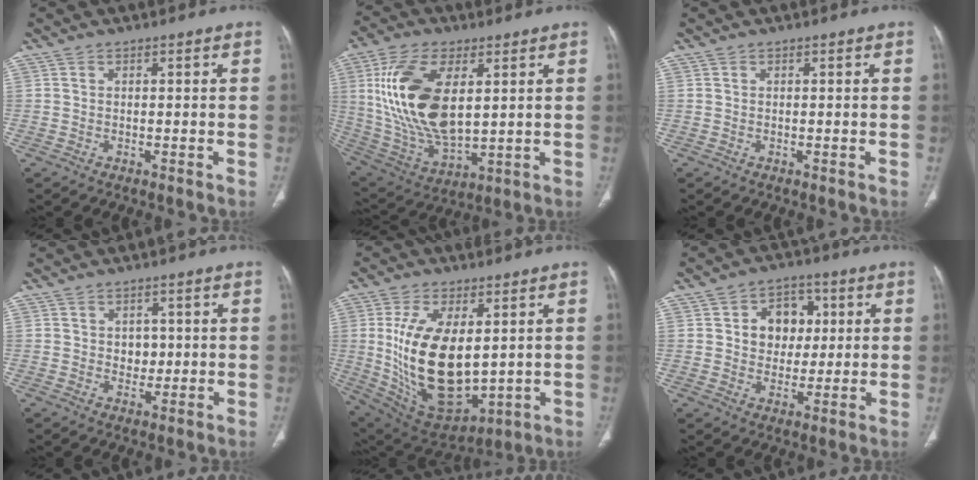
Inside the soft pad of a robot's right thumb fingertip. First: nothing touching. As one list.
[{"total": 20.7, "force": [4.5, 10.5, 17.2], "torque": [-0.339, -0.023, 0.092]}, {"total": 0.0}, {"total": 3.1, "force": [0.4, 2.5, 1.8], "torque": [-0.007, -0.001, 0.008]}, {"total": 20.9, "force": [1.5, 11.2, 17.5], "torque": [-0.317, -0.024, 0.054]}, {"total": 9.2, "force": [1.9, 7.4, 5.1], "torque": [-0.025, 0.001, 0.028]}]